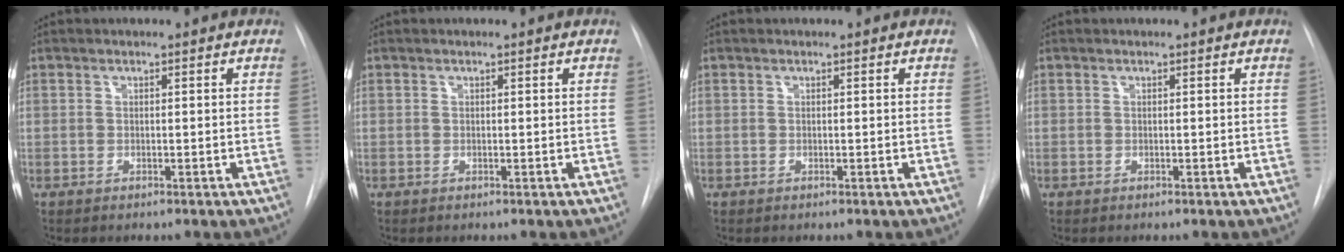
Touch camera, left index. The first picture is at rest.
{"total": 0.0}
{"total": 0.0}
{"total": 0.0}